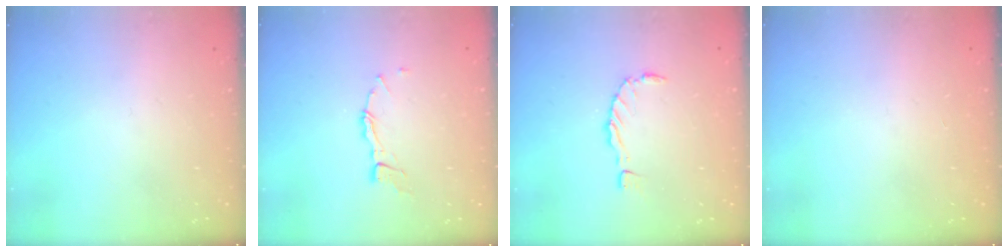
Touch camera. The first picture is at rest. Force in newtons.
{"total": 5.1, "press": 5.1, "slide": 0.2}
{"total": 0.0}
{"total": 1.4, "press": 1.4, "slide": 0.1}